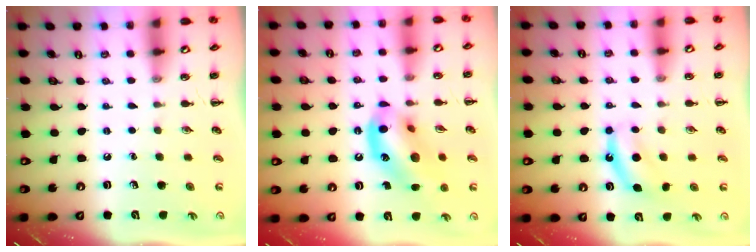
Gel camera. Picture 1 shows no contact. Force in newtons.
{"total": 14.8, "press": 14.6, "slide": 2.4}
{"total": 6.9, "press": 6.7, "slide": 1.3}